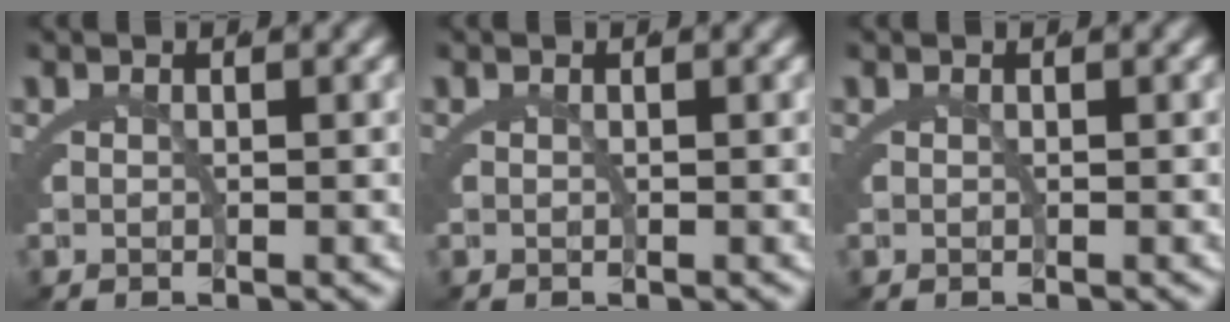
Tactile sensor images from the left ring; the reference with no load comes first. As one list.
[{"total": 0.0}, {"total": 0.0}]